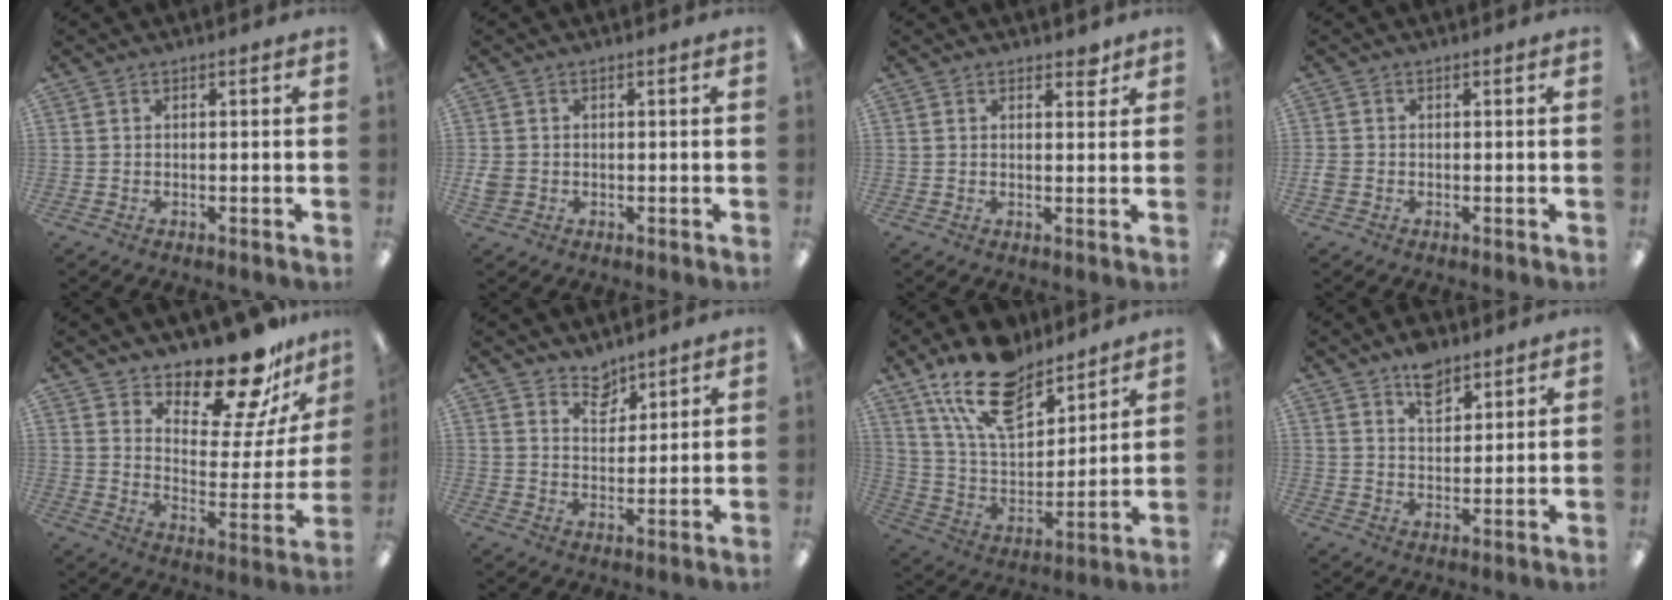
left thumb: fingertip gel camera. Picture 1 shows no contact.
{"total": 2.4, "force": [-0.2, 2.2, 0.9], "torque": [-0.007, 0.001, -0.005]}
{"total": 2.7, "force": [2.1, 1.1, 1.2], "torque": [-0.001, -0.009, 0.033]}
{"total": 1.4, "force": [-0.4, 1.2, 0.6], "torque": [-0.010, 0.003, -0.006]}
{"total": 17.6, "force": [15.1, 5.3, 7.4], "torque": [-0.114, -0.126, 0.257]}
{"total": 5.7, "force": [4.9, 2.7, 1.1], "torque": [-0.013, -0.030, 0.089]}
{"total": 18.8, "force": [13.9, 8.6, 9.3], "torque": [-0.177, -0.074, 0.251]}
{"total": 7.1, "force": [5.1, 3.8, 3.1], "torque": [-0.035, -0.026, 0.088]}